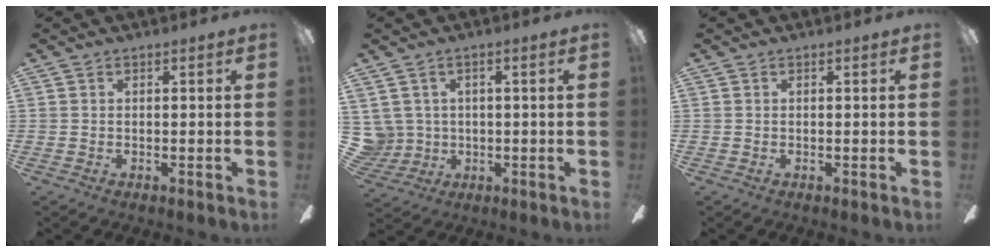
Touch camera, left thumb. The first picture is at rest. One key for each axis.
{"total": 5.2, "fx": 1.1, "fy": 5.0, "fz": 0.6, "tx": -0.036, "ty": 0.000, "tz": 0.023}
{"total": 0.0}